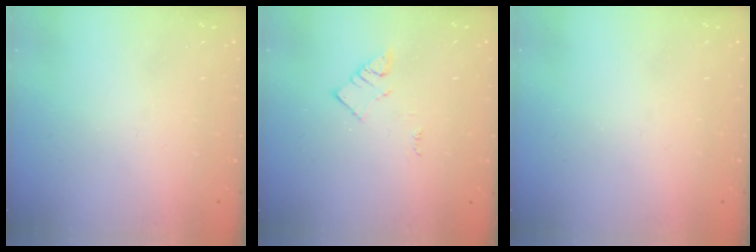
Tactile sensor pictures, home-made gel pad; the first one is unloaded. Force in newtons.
{"total": 2.7, "press": 2.6, "slide": 0.4}
{"total": 0.0}